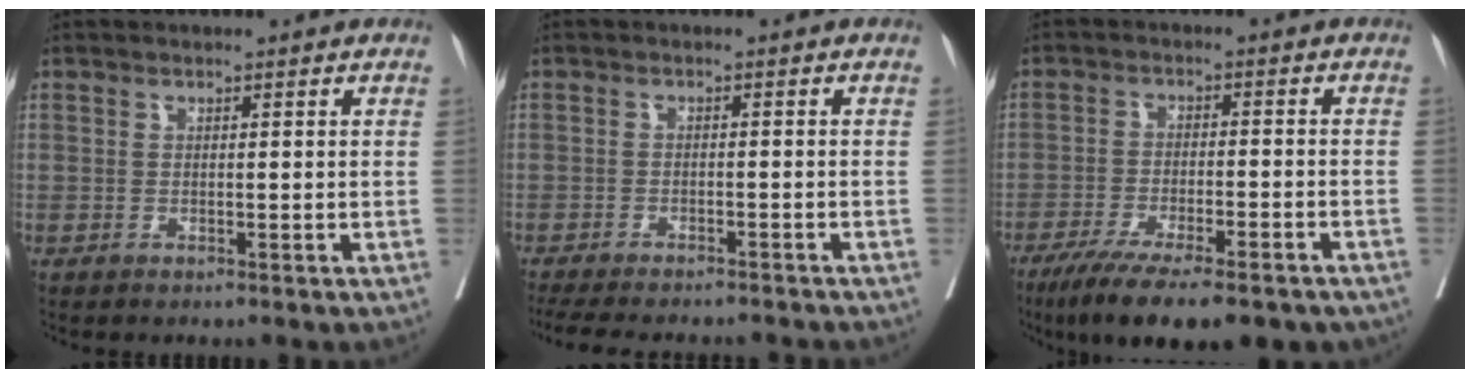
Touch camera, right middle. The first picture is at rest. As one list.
[{"total": 14.6, "force": [-13.2, 2.8, 5.7], "torque": [-0.118, -0.018, -0.175]}, {"total": 17.2, "force": [-12.8, 4.2, 10.7], "torque": [-0.150, -0.021, -0.191]}]